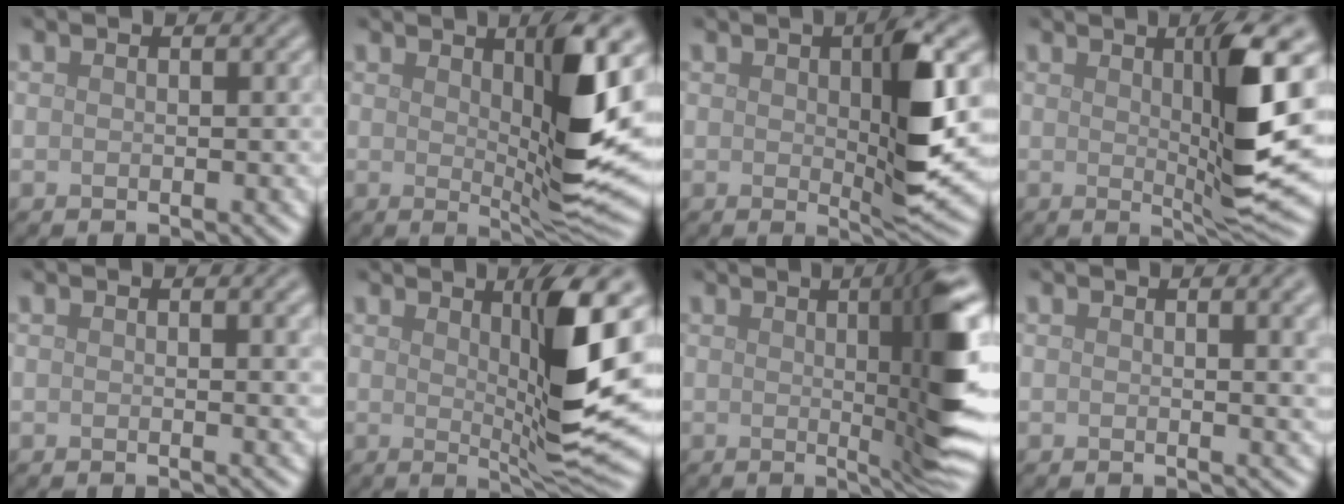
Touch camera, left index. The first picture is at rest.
{"total": 7.7, "force": [1.8, 1.4, 7.4], "torque": [-0.110, -0.017, 0.035]}
{"total": 6.3, "force": [0.8, 1.3, 6.2], "torque": [-0.097, -0.006, 0.017]}
{"total": 7.5, "force": [1.4, 0.9, 7.4], "torque": [-0.114, -0.011, 0.031]}
{"total": 2.4, "force": [0.9, 0.7, 2.1], "torque": [-0.014, 0.005, 0.009]}
{"total": 8.4, "force": [1.8, 1.3, 8.2], "torque": [-0.123, -0.016, 0.039]}
{"total": 9.3, "force": [1.1, 1.6, 9.1], "torque": [-0.110, 0.006, 0.021]}
{"total": 5.5, "force": [1.6, 2.1, 4.8], "torque": [-0.033, 0.010, 0.019]}